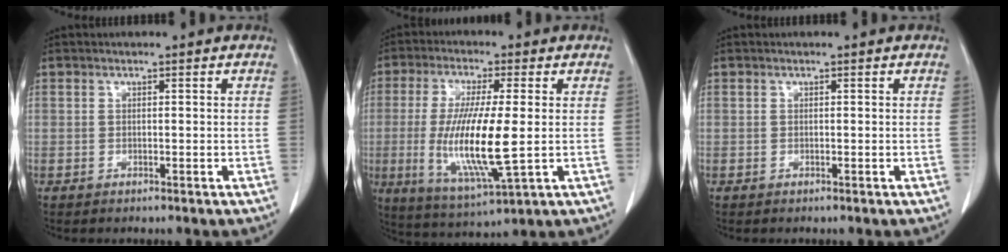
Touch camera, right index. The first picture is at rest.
{"total": 13.5, "force": [-0.9, 1.9, 13.4], "torque": [-0.269, -0.020, -0.012]}
{"total": 0.0}